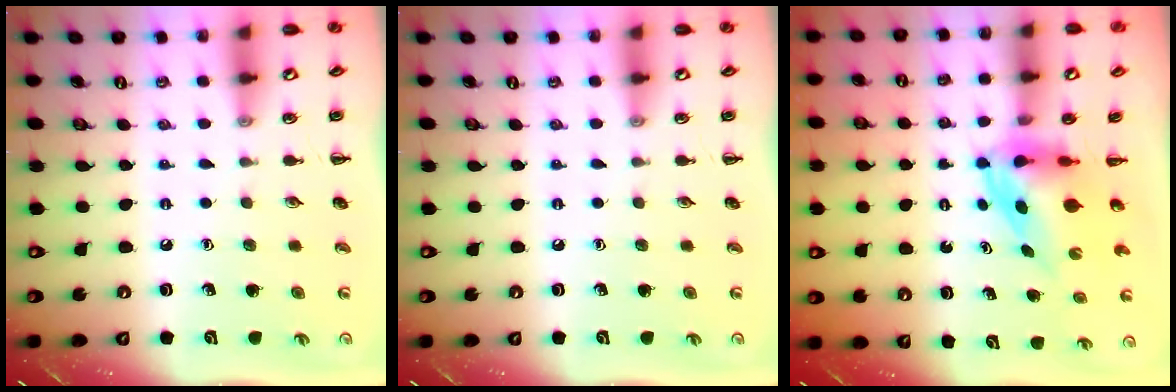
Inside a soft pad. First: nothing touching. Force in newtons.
{"total": 0.0}
{"total": 3.7, "press": 3.6, "slide": 0.9}